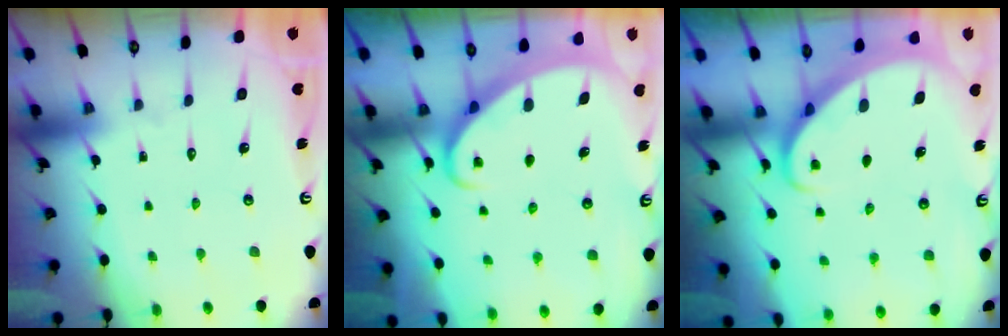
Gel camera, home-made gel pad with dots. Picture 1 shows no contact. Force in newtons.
{"total": 2.5, "press": 2.5, "slide": 0.3}
{"total": 2.3, "press": 2.3, "slide": 0.3}